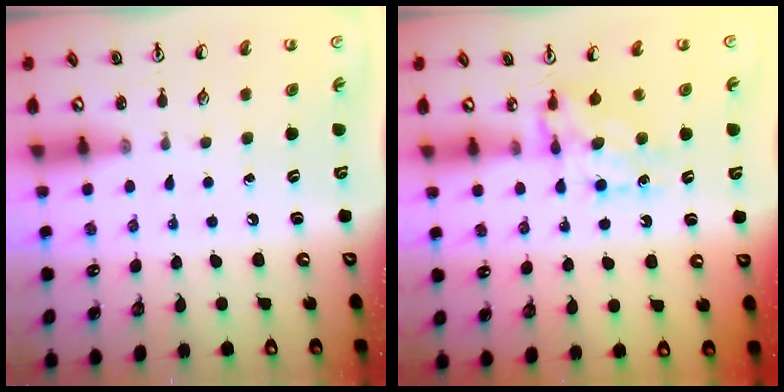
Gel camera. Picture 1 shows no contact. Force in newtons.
{"total": 7.6, "press": 7.6, "slide": 0.7}